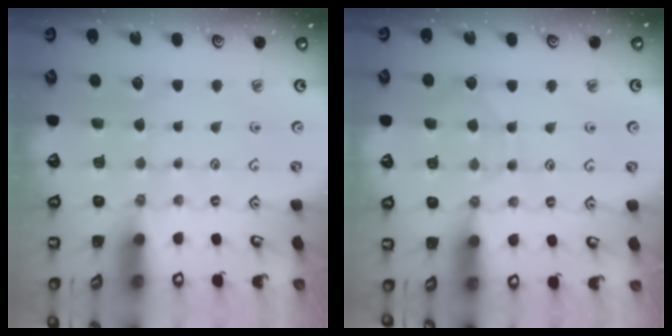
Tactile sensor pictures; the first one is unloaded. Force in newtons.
{"total": 5.7, "press": 5.7, "slide": 0.4}